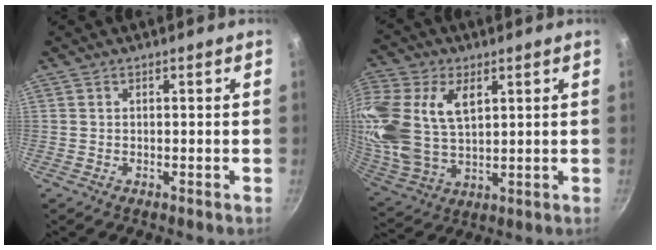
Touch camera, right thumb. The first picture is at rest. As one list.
[{"total": 20.1, "force": [6.3, 12.6, 14.3], "torque": [-0.319, -0.007, 0.128]}]